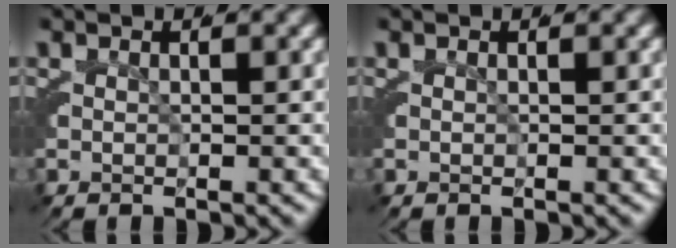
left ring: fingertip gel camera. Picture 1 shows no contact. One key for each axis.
{"total": 0.0}